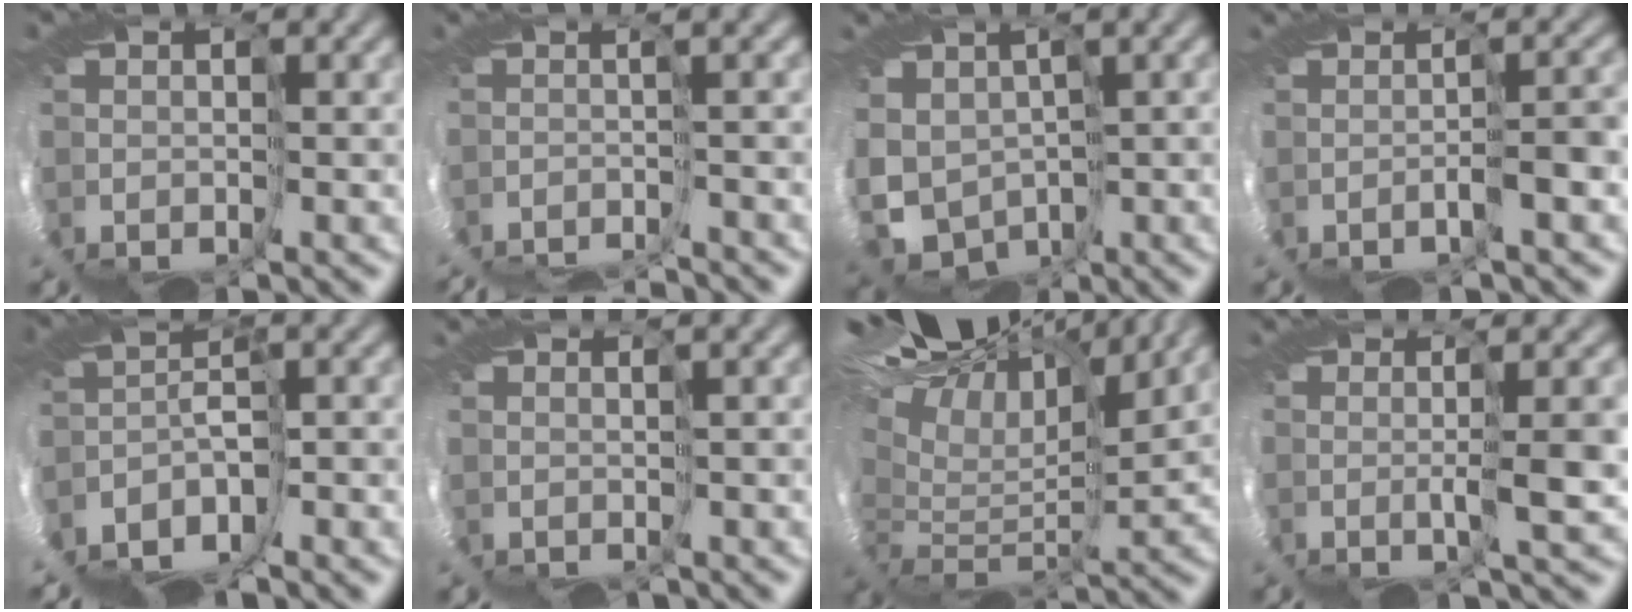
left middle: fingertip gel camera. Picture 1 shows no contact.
{"total": 8.3, "force": [-7.7, -2.5, -2.0], "torque": [0.022, -0.012, -0.089]}
{"total": 3.8, "force": [0.1, 3.7, 0.8], "torque": [-0.057, -0.037, -0.009]}
{"total": 4.6, "force": [-0.1, -4.4, -1.3], "torque": [0.010, -0.002, -0.005]}
{"total": 3.8, "force": [-3.5, -1.4, 0.1], "torque": [-0.030, -0.015, -0.051]}
{"total": 2.0, "force": [-1.1, -1.0, -1.4], "torque": [0.018, -0.017, 0.004]}
{"total": 12.9, "force": [11.5, 1.6, 5.7], "torque": [-0.143, 0.061, 0.196]}
{"total": 4.3, "force": [1.3, -4.1, 0.6], "torque": [-0.019, 0.000, 0.020]}